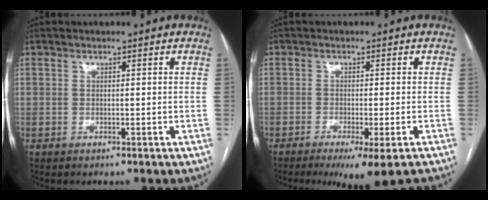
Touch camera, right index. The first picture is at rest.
{"total": 8.7, "force": [-6.5, -0.1, 5.7], "torque": [-0.069, -0.021, -0.098]}